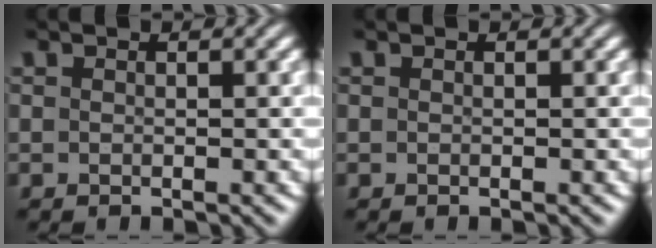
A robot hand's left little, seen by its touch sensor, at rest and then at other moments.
{"total": 0.0}